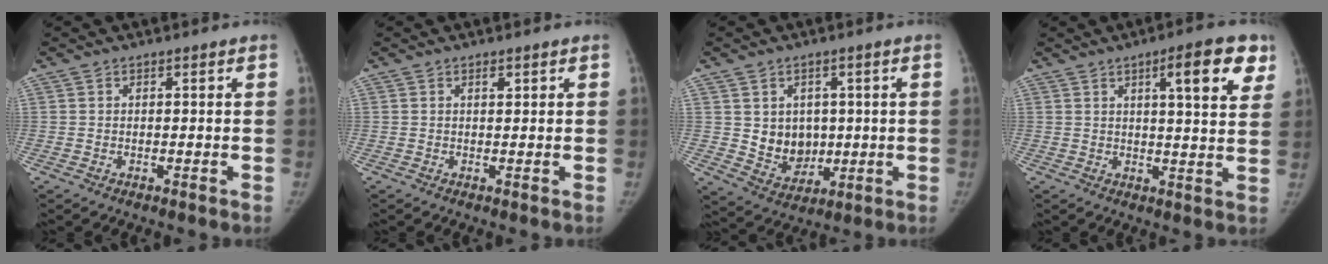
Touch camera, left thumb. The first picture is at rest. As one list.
[{"total": 1.0, "force": [0.6, 0.5, 0.7], "torque": [-0.008, -0.002, 0.008]}, {"total": 8.4, "force": [0.8, 6.9, 4.7], "torque": [-0.034, -0.013, 0.032]}, {"total": 11.2, "force": [5.4, 2.8, 9.4], "torque": [-0.105, -0.018, 0.067]}]